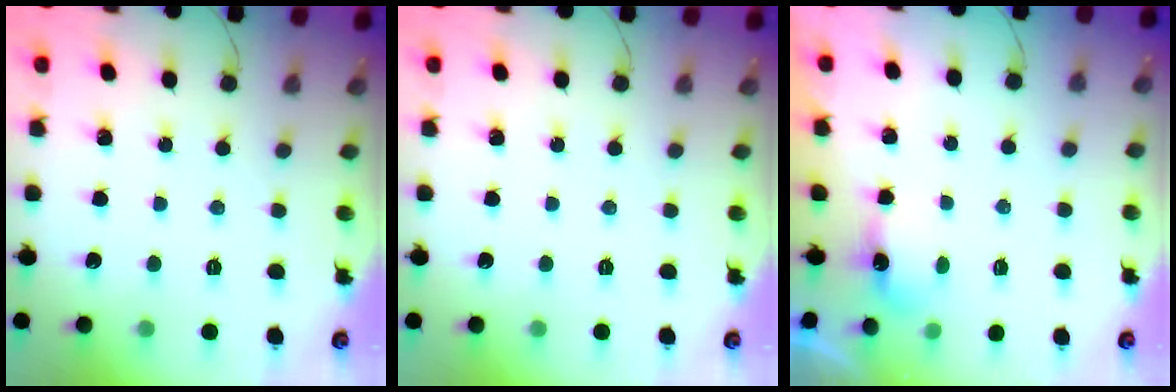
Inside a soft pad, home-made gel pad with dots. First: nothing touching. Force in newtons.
{"total": 0.0}
{"total": 4.7, "press": 4.5, "slide": 1.3}